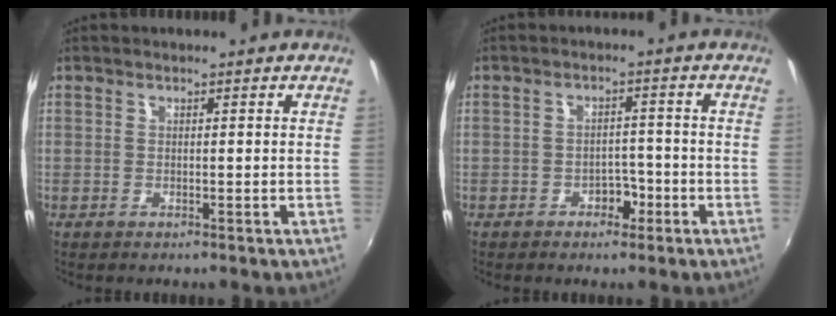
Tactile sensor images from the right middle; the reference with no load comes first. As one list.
[{"total": 3.1, "force": [-1.8, 2.2, 1.2], "torque": [-0.023, 0.005, -0.026]}]